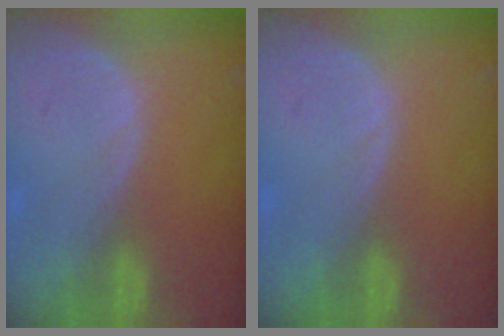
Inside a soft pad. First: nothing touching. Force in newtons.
{"total": 0.0}